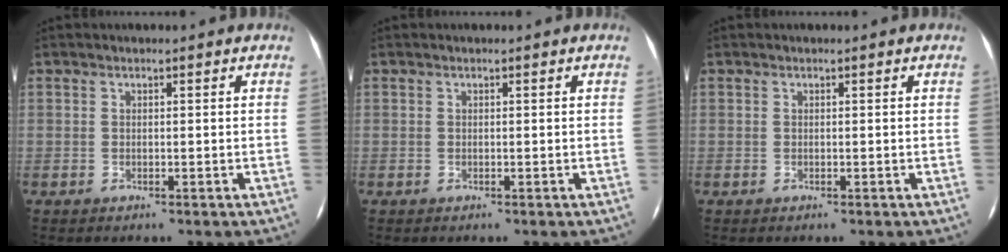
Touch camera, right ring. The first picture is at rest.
{"total": 0.0}
{"total": 0.0}